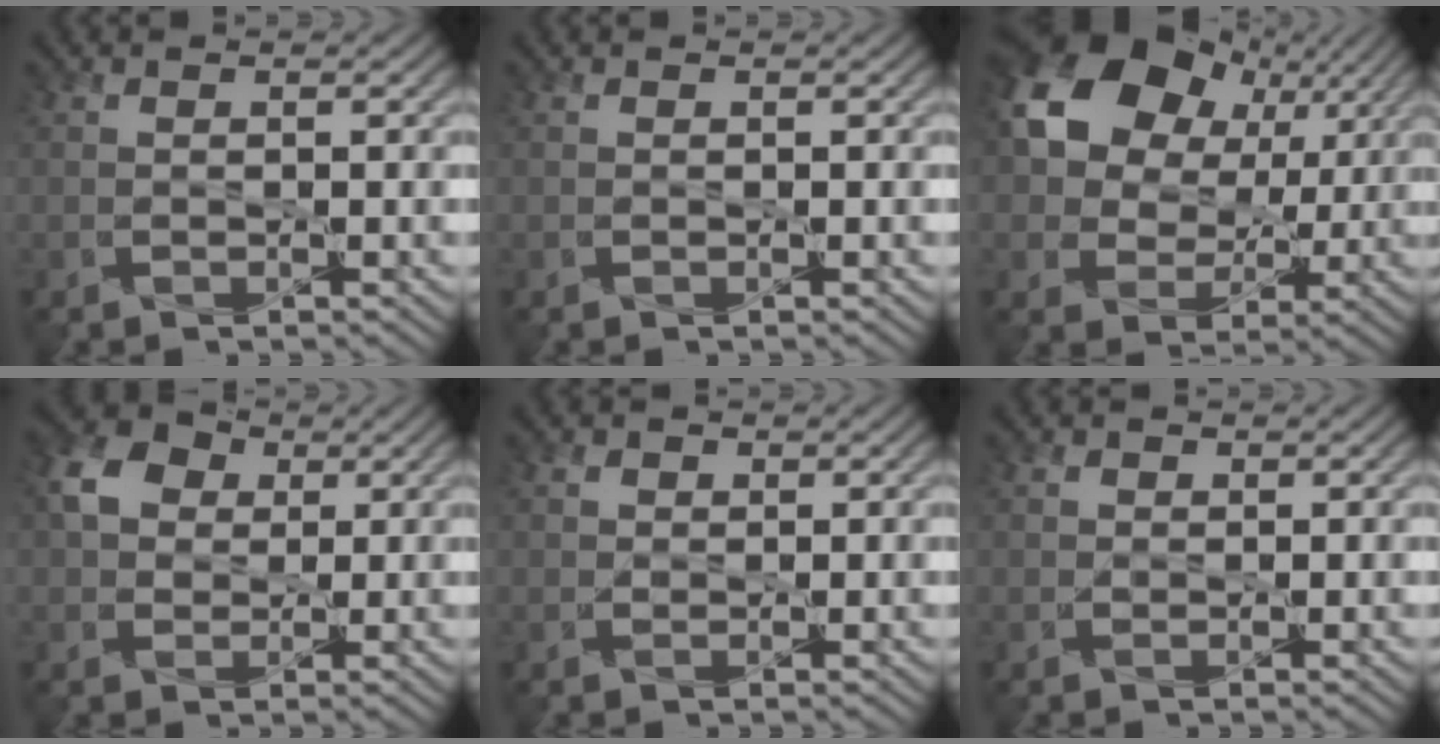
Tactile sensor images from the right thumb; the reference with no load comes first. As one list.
[{"total": 0.0}, {"total": 14.9, "force": [6.2, 10.9, 8.2], "torque": [-0.170, 0.033, 0.105]}, {"total": 5.4, "force": [1.6, 4.5, 2.5], "torque": [-0.057, 0.011, 0.024]}, {"total": 1.1, "force": [0.5, 0.9, 0.0], "torque": [0.002, 0.000, 0.009]}, {"total": 0.8, "force": [0.3, 0.7, -0.1], "torque": [0.004, 0.000, 0.004]}]